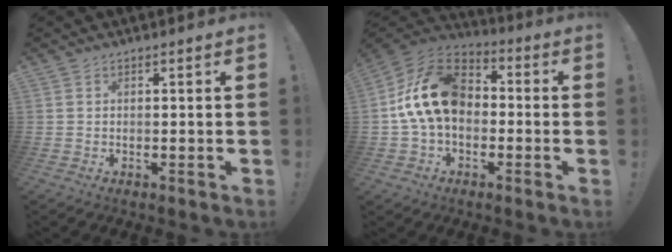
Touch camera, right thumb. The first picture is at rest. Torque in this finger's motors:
{"motor_torque": [0.34, 1.12, 1.67, -0.24, 0.30]}